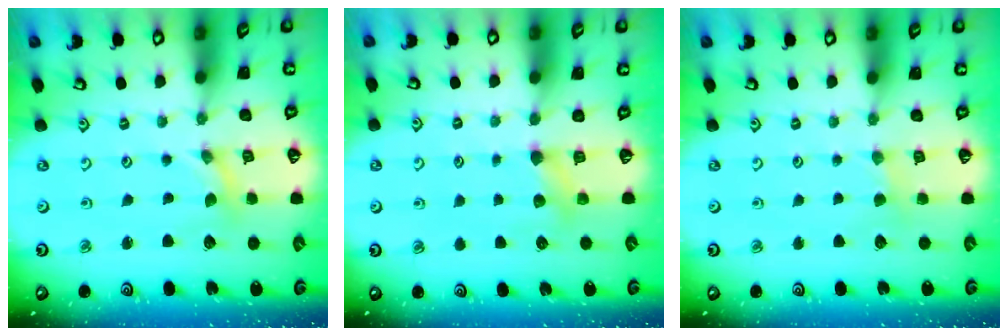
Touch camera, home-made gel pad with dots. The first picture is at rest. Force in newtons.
{"total": 3.9, "press": 3.8, "slide": 0.4}
{"total": 2.3, "press": 2.3, "slide": 0.4}